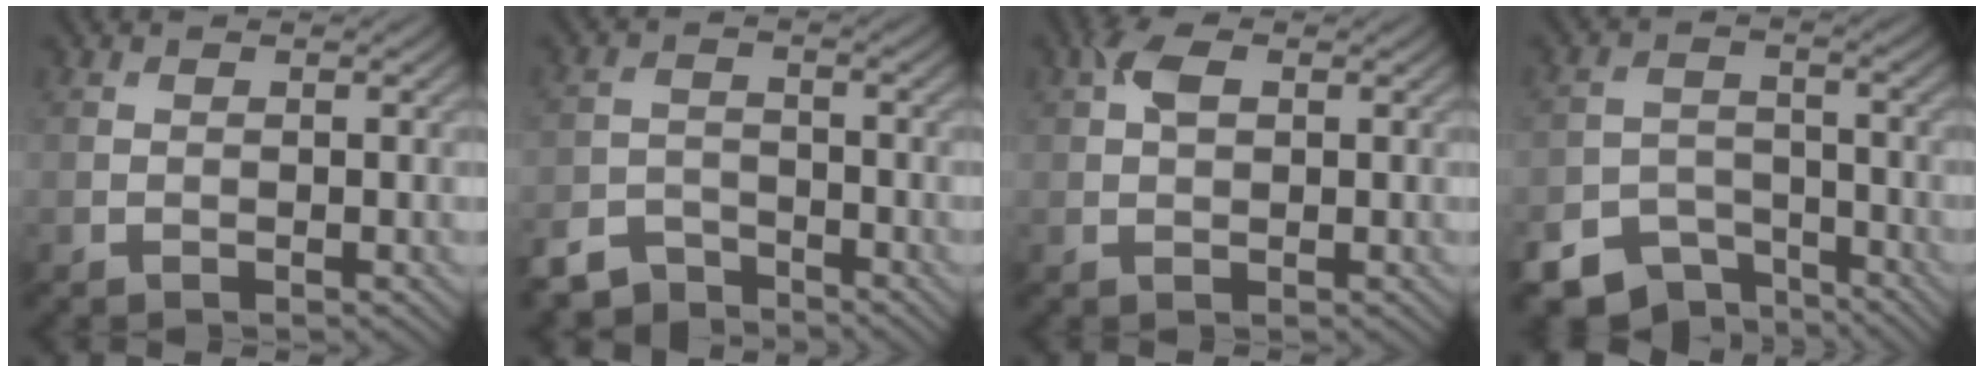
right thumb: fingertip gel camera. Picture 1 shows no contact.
{"total": 4.9, "force": [-4.4, 1.8, 1.2], "torque": [-0.019, -0.007, -0.094]}
{"total": 3.0, "force": [1.0, 1.7, 2.3], "torque": [-0.050, 0.007, 0.014]}
{"total": 7.7, "force": [-5.9, 4.2, 2.8], "torque": [-0.057, -0.019, -0.103]}